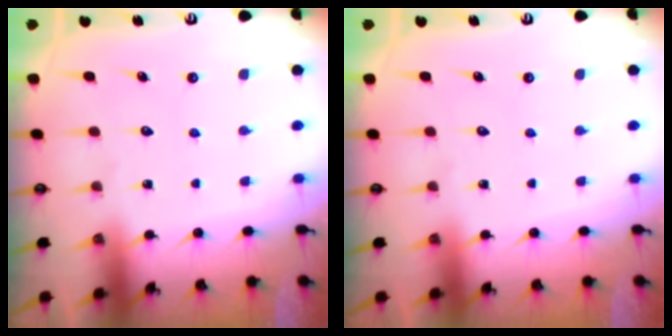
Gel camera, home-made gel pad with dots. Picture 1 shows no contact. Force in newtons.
{"total": 0.0}